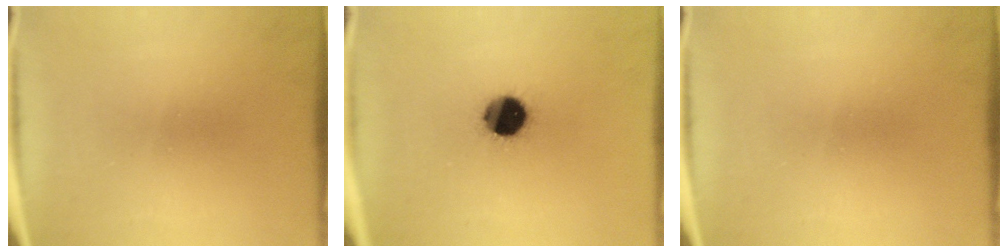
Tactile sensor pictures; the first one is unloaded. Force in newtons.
{"total": 10.4}
{"total": 0.0}